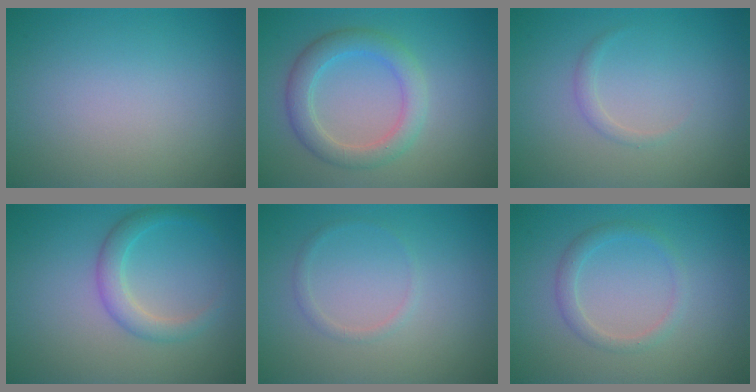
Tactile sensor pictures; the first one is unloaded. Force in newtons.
{"total": 3.6, "press": 3.6, "slide": 0.1}
{"total": 0.9, "press": 0.9, "slide": 0.1}
{"total": 2.5, "press": 2.5, "slide": 0.0}
{"total": 0.9, "press": 0.9, "slide": 0.1}
{"total": 1.6, "press": 1.6, "slide": 0.1}